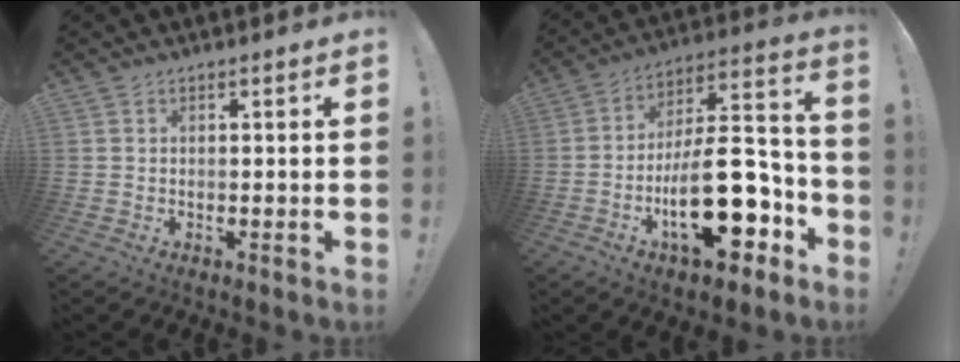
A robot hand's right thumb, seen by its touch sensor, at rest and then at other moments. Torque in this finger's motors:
{"motor_torque": [2.32, 2.69, 1.60, -1.17, 0.57]}